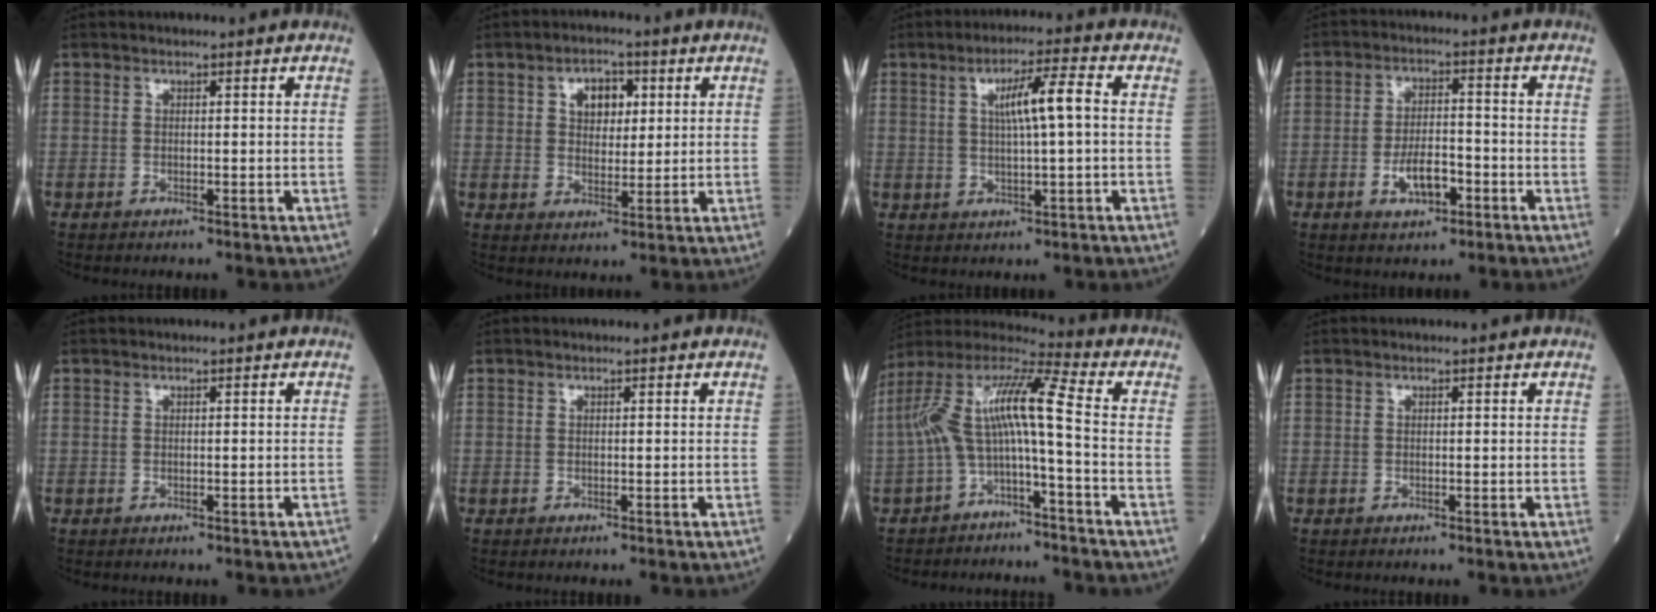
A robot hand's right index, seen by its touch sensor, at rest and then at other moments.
{"total": 3.9, "force": [1.5, 2.7, 2.4], "torque": [-0.030, 0.006, 0.025]}
{"total": 6.9, "force": [1.2, 0.3, 6.8], "torque": [-0.115, 0.009, 0.020]}
{"total": 6.1, "force": [-2.5, 2.5, 4.9], "torque": [-0.090, 0.003, -0.041]}
{"total": 0.9, "force": [-0.7, 0.2, 0.5], "torque": [-0.005, 0.000, -0.006]}
{"total": 0.0}
{"total": 11.0, "force": [-1.9, 1.0, 10.8], "torque": [-0.211, 0.046, -0.040]}
{"total": 0.0}